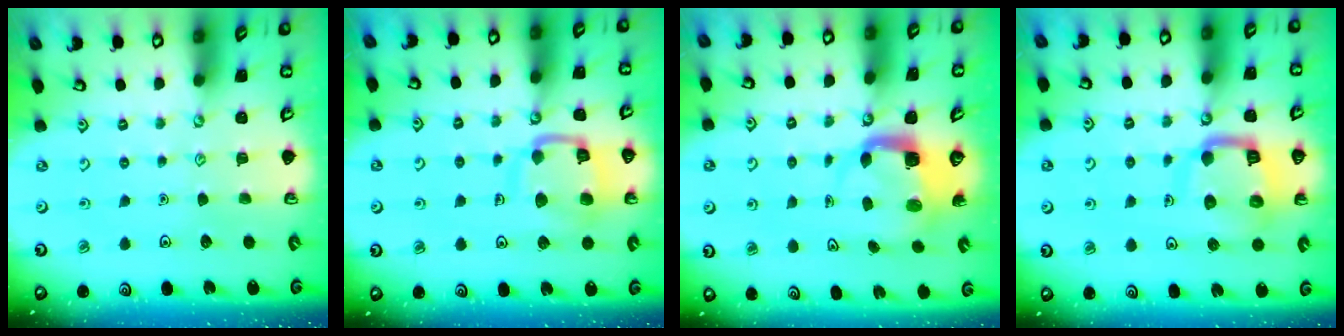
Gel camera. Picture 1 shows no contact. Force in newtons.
{"total": 13.3, "press": 13.2, "slide": 1.5}
{"total": 4.1, "press": 4.0, "slide": 0.4}
{"total": 11.8, "press": 11.7, "slide": 1.3}